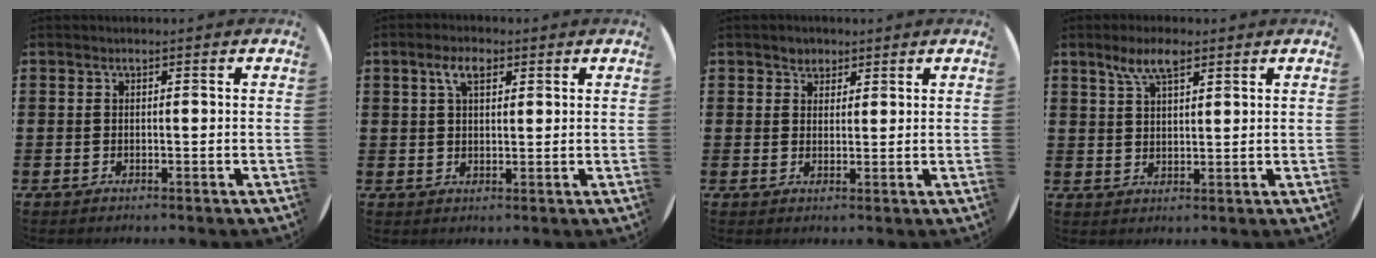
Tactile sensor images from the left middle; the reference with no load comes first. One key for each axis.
{"total": 3.7, "fx": 2.2, "fy": 1.7, "fz": 2.5, "tx": -0.047, "ty": 0.007, "tz": 0.036}
{"total": 1.9, "fx": 1.5, "fy": 1.1, "fz": 0.0, "tx": 0.006, "ty": 0.002, "tz": 0.029}
{"total": 4.9, "fx": 3.3, "fy": 1.8, "fz": 3.1, "tx": -0.060, "ty": 0.004, "tz": 0.057}